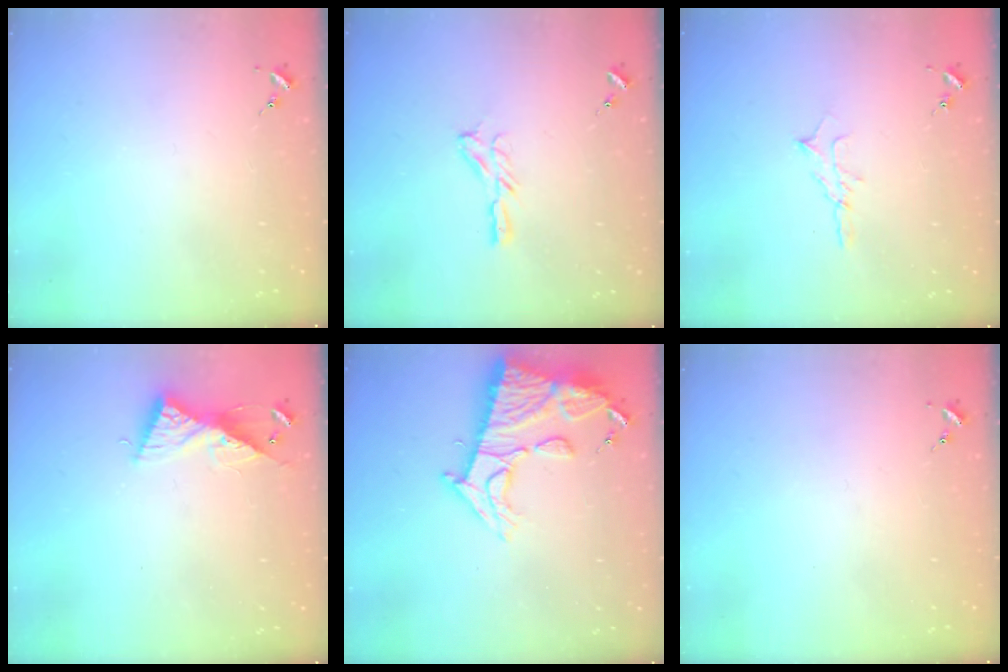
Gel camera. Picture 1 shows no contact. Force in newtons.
{"total": 6.4, "press": 6.4, "slide": 0.4}
{"total": 6.1, "press": 6.1, "slide": 0.6}
{"total": 9.0, "press": 9.0, "slide": 0.1}
{"total": 15.6, "press": 15.6, "slide": 1.3}
{"total": 0.0}